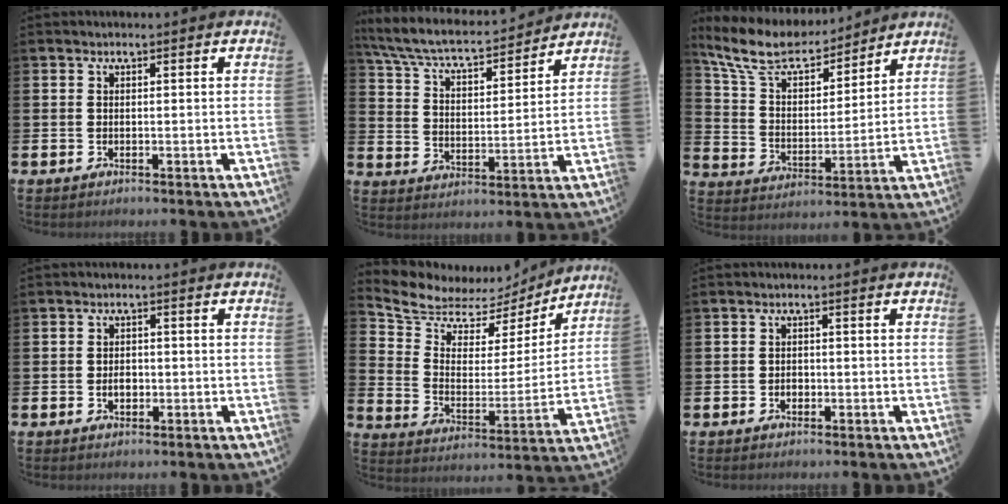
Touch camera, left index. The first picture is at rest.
{"total": 7.0, "force": [6.4, 1.5, 2.5], "torque": [-0.081, -0.048, 0.106]}
{"total": 10.2, "force": [9.0, 3.2, 3.7], "torque": [-0.122, -0.051, 0.161]}
{"total": 2.0, "force": [-0.5, 1.4, 1.3], "torque": [-0.017, 0.001, -0.013]}
{"total": 7.3, "force": [6.2, 3.7, 1.1], "torque": [-0.075, -0.045, 0.108]}
{"total": 1.1, "force": [-0.5, 0.9, 0.5], "torque": [-0.010, 0.004, -0.011]}